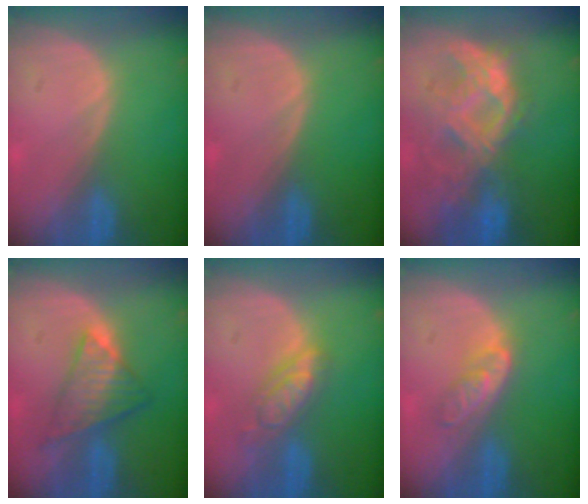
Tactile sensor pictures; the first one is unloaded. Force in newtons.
{"total": 0.0}
{"total": 9.9, "press": 8.8, "slide": 4.5}
{"total": 6.8, "press": 6.5, "slide": 2.2}
{"total": 5.5, "press": 5.0, "slide": 2.4}
{"total": 4.7, "press": 3.9, "slide": 2.5}